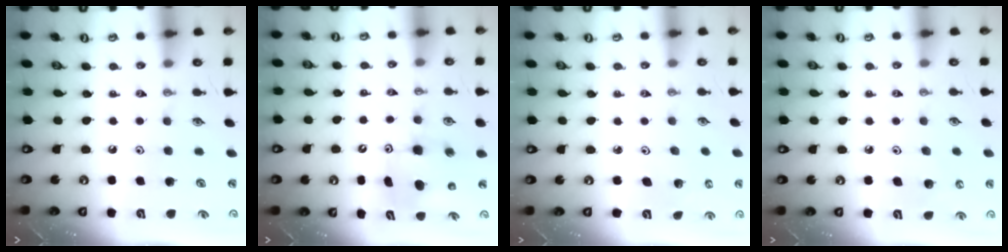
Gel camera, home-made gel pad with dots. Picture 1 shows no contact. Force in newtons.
{"total": 8.0, "press": 7.8, "slide": 1.9}
{"total": 2.7, "press": 2.7, "slide": 0.4}
{"total": 8.2, "press": 8.0, "slide": 1.6}